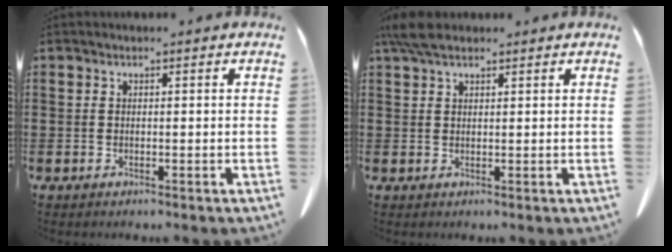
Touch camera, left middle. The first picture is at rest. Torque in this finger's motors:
{"motor_torque": [1.05, 0.91, 0.24, 0.07]}